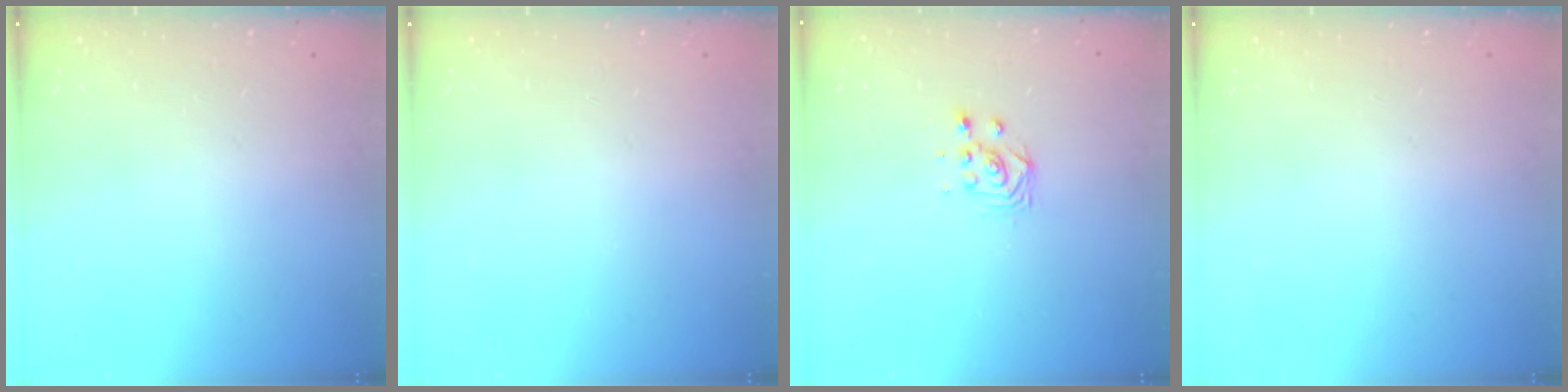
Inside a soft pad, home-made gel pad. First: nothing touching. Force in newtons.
{"total": 0.0}
{"total": 2.9, "press": 2.9, "slide": 0.4}
{"total": 0.0}